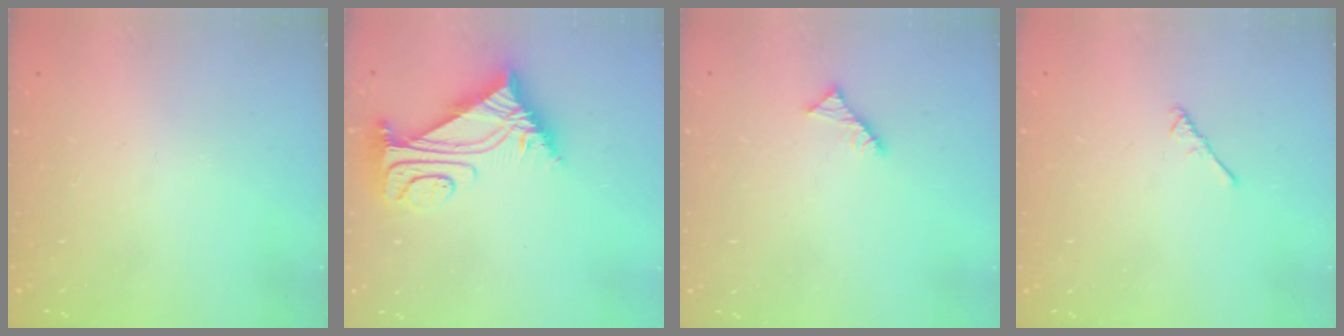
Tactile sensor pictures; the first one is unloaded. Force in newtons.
{"total": 8.4, "press": 8.3, "slide": 0.8}
{"total": 2.9, "press": 2.9, "slide": 0.4}
{"total": 2.6, "press": 2.6, "slide": 0.6}